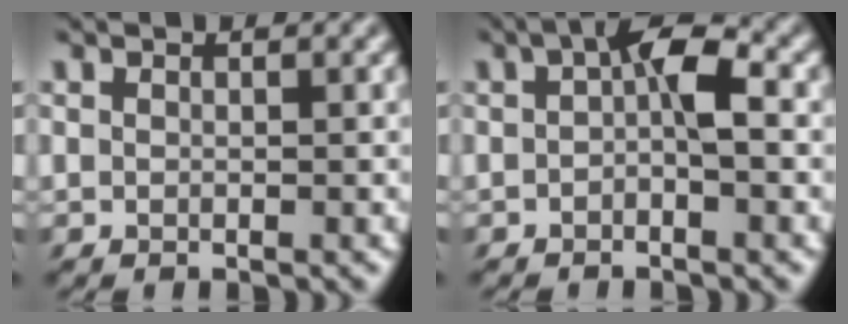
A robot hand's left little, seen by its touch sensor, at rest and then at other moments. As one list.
[{"total": 5.2, "force": [0.0, 2.3, 4.7], "torque": [-0.087, 0.015, -0.012]}]